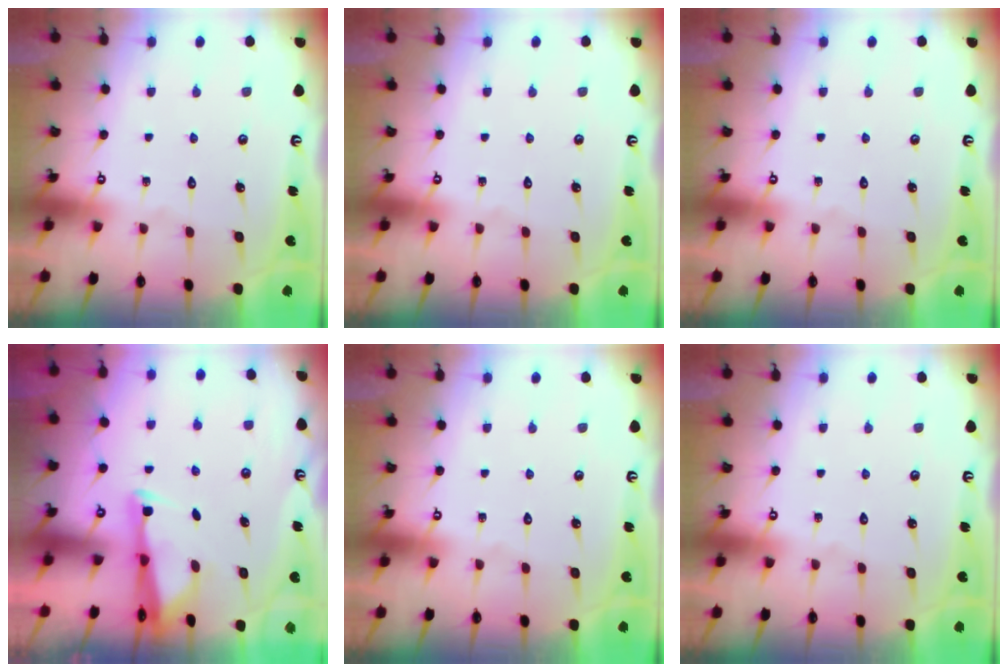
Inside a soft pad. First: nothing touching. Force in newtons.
{"total": 0.0}
{"total": 0.0}
{"total": 3.1, "press": 3.0, "slide": 0.8}
{"total": 0.0}
{"total": 0.0}